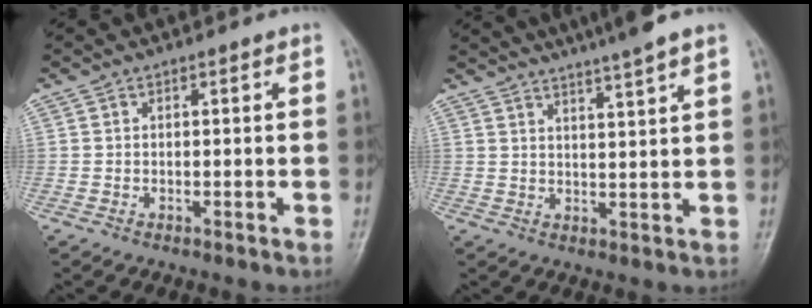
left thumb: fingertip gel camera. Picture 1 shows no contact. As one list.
[{"total": 9.5, "force": [7.8, -0.3, 5.4], "torque": [-0.074, -0.017, 0.107]}]